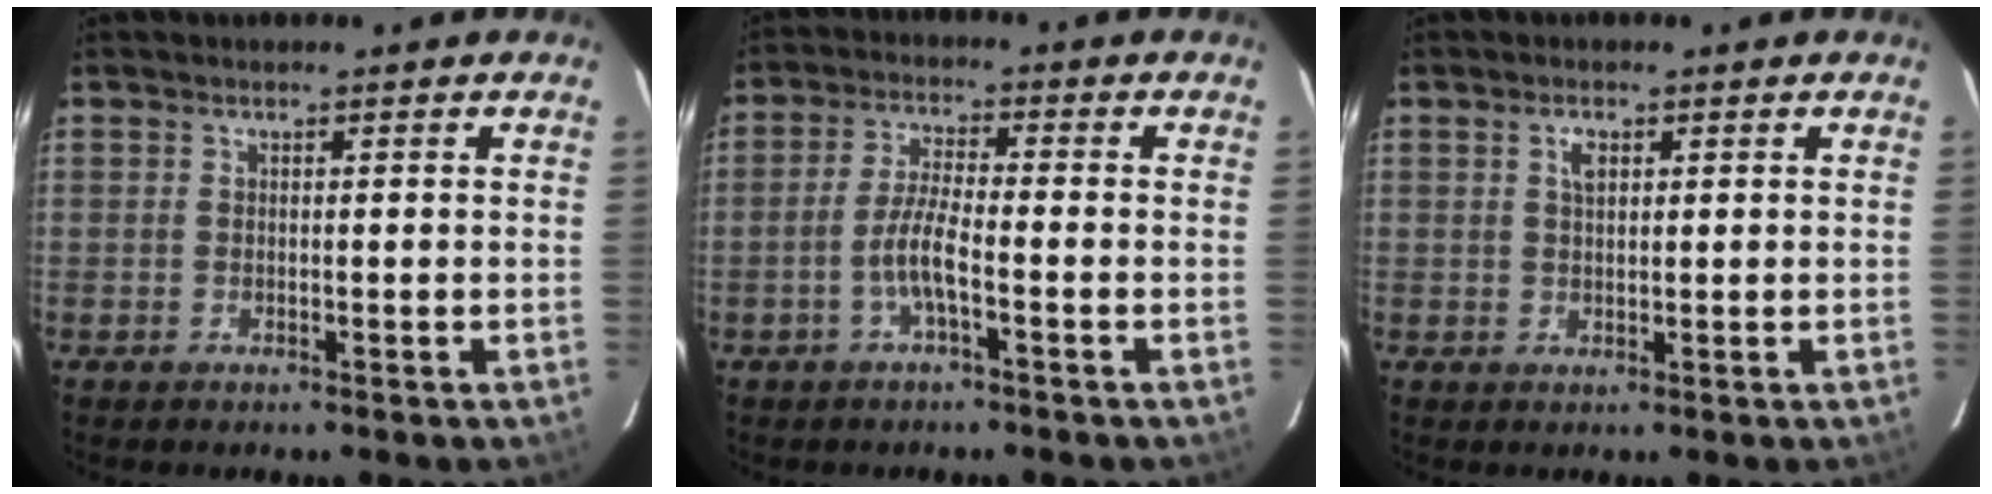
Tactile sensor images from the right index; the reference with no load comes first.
{"total": 5.1, "force": [-2.2, 0.5, 4.6], "torque": [-0.096, 0.007, -0.042]}
{"total": 2.1, "force": [0.9, 1.2, 1.5], "torque": [-0.028, 0.006, 0.015]}